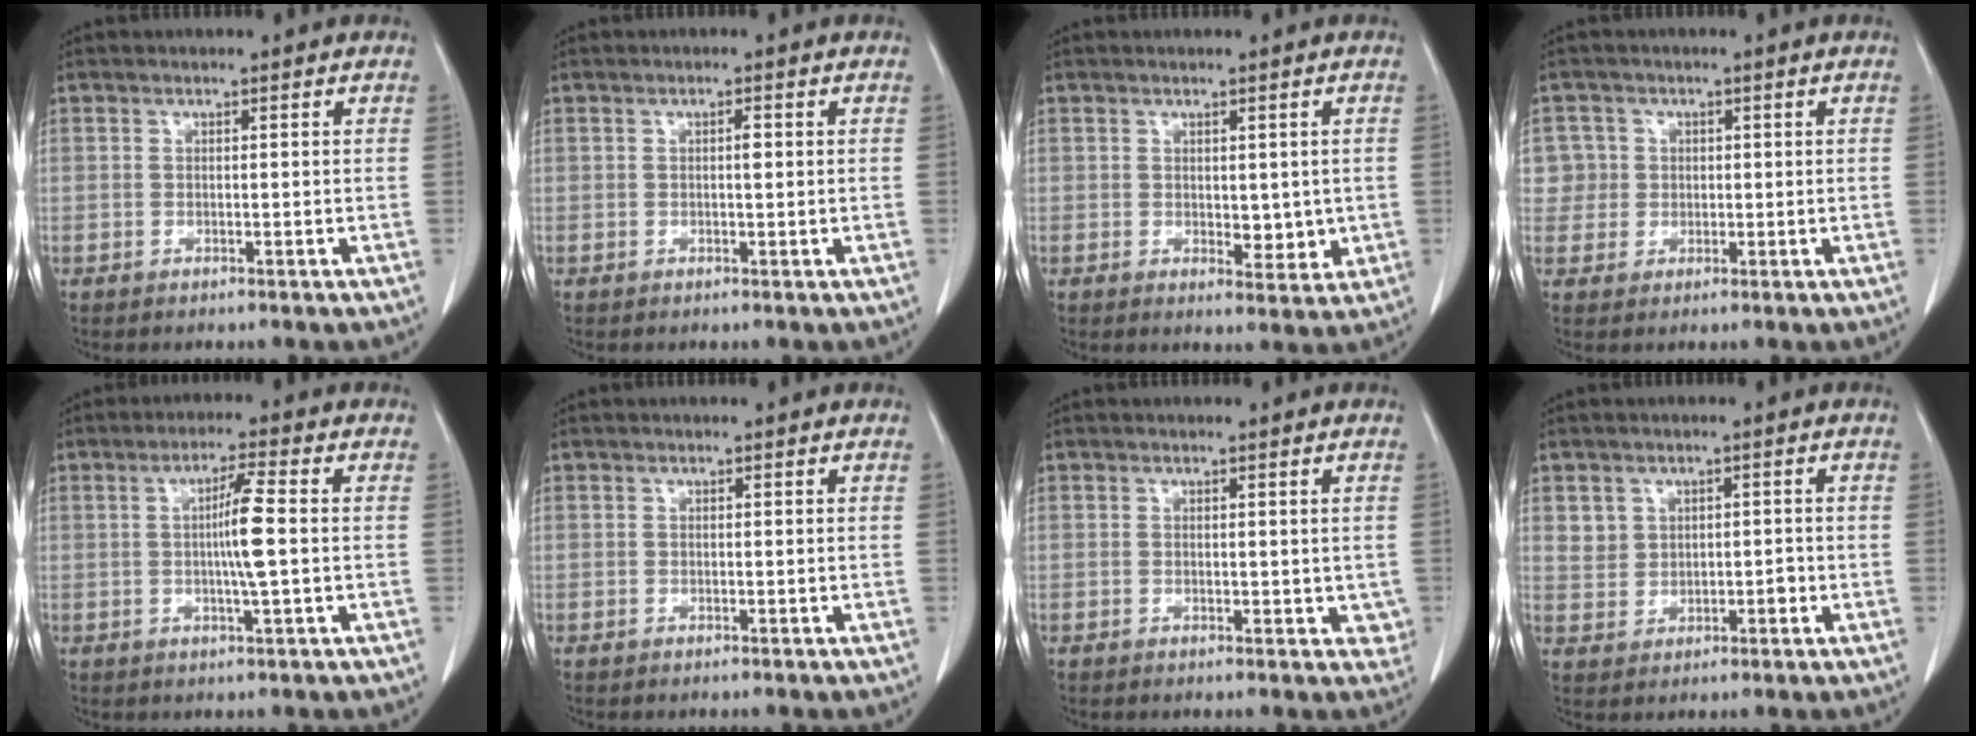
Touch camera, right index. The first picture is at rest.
{"total": 1.1, "force": [0.2, 0.3, 1.0], "torque": [-0.014, 0.003, 0.001]}
{"total": 3.8, "force": [0.0, 2.0, 3.2], "torque": [-0.034, -0.008, 0.008]}
{"total": 4.3, "force": [0.8, 4.2, -0.2], "torque": [0.023, 0.012, 0.016]}
{"total": 5.9, "force": [0.0, -0.4, 5.9], "torque": [-0.101, -0.001, -0.002]}
{"total": 0.0}
{"total": 2.5, "force": [0.3, 1.6, 1.9], "torque": [-0.006, 0.000, 0.004]}
{"total": 3.7, "force": [0.6, 3.2, 1.6], "torque": [-0.021, 0.010, 0.018]}